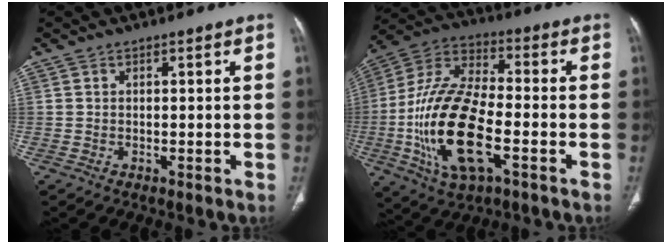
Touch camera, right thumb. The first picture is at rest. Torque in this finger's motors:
{"motor_torque": [0.58, 2.48, 2.44, -0.33, 0.63]}